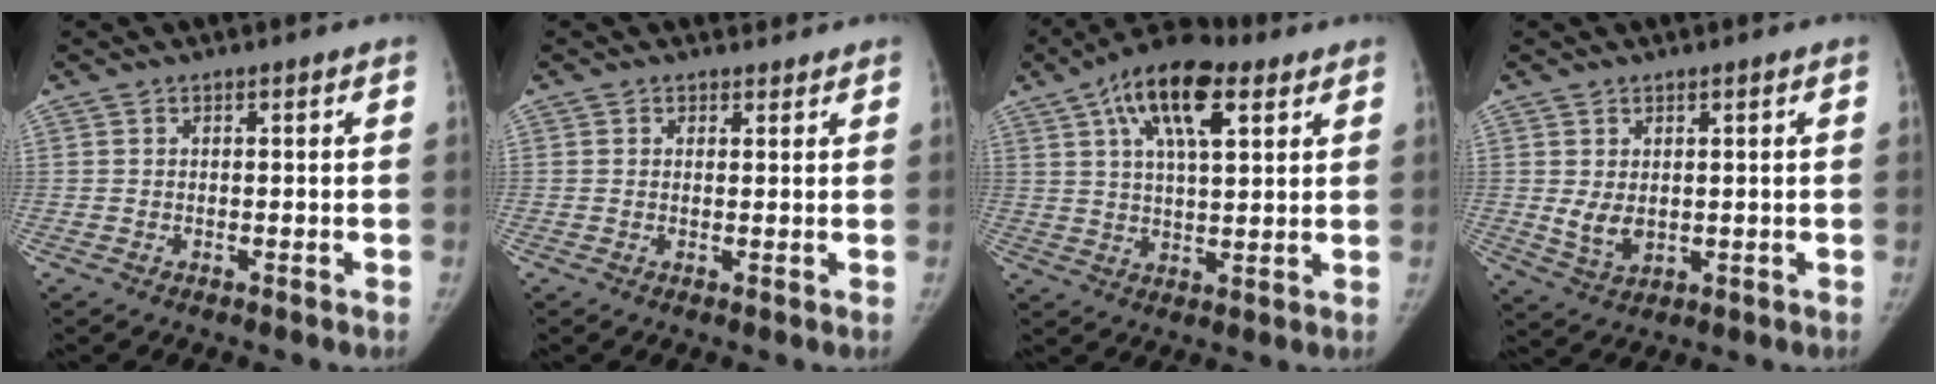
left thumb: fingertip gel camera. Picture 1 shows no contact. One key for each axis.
{"total": 1.3, "fx": 1.0, "fy": 0.9, "fz": -0.2, "tx": 0.018, "ty": -0.005, "tz": 0.007}
{"total": 14.7, "fx": 6.8, "fy": 6.3, "fz": 11.4, "tx": -0.173, "ty": -0.003, "tz": 0.110}
{"total": 4.3, "fx": 0.6, "fy": 2.8, "fz": 3.2, "tx": -0.047, "ty": -0.013, "tz": 0.023}